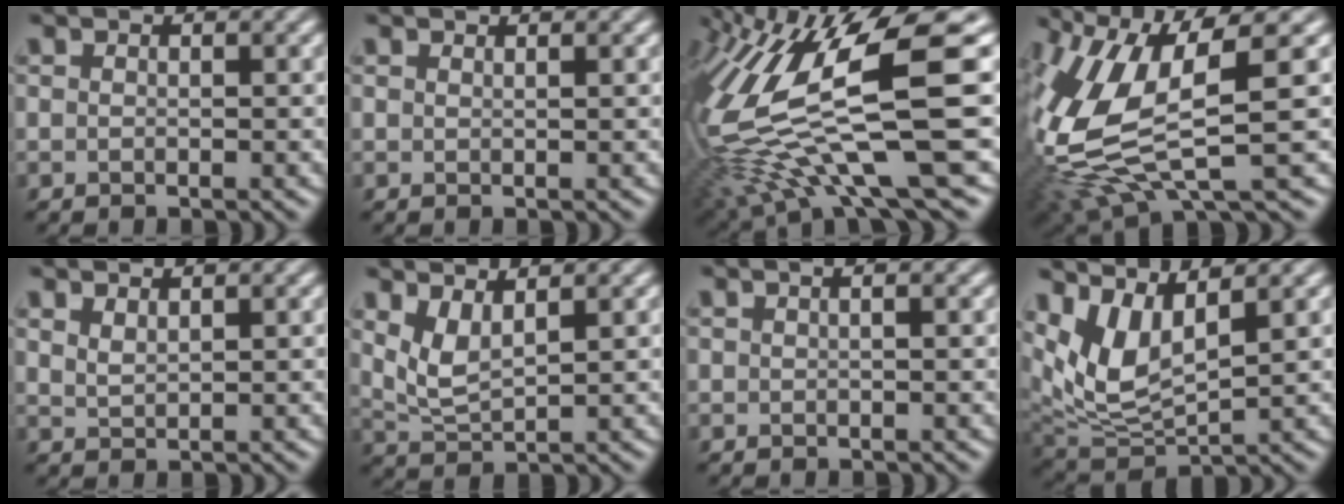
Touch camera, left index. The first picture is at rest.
{"total": 0.8, "force": [0.7, 0.3, 0.3], "torque": [0.011, 0.004, -0.001]}
{"total": 14.9, "force": [-0.9, 4.3, 14.3], "torque": [-0.300, 0.007, 0.010]}
{"total": 11.0, "force": [-2.0, 4.4, 9.9], "torque": [-0.237, -0.010, -0.026]}
{"total": 0.9, "force": [0.8, 0.0, 0.2], "torque": [-0.012, 0.003, 0.029]}
{"total": 2.2, "force": [1.3, 0.5, 1.7], "torque": [-0.055, -0.004, 0.044]}
{"total": 2.0, "force": [0.9, 1.0, 1.5], "torque": [-0.002, 0.015, -0.012]}
{"total": 5.6, "force": [2.5, 2.3, 4.4], "torque": [-0.113, -0.003, 0.065]}